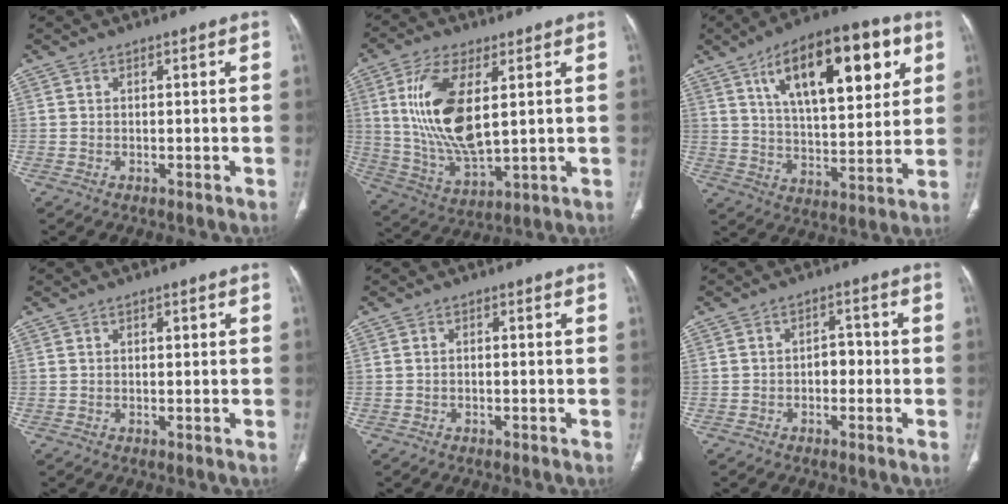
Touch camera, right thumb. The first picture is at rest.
{"total": 16.4, "force": [3.7, 7.1, 14.3], "torque": [-0.288, -0.024, 0.082]}
{"total": 23.6, "force": [10.0, 10.0, 19.0], "torque": [-0.260, -0.017, 0.161]}
{"total": 1.4, "force": [0.5, 0.6, 1.2], "torque": [-0.019, 0.000, 0.008]}
{"total": 0.6, "force": [-0.2, 0.3, 0.5], "torque": [-0.012, 0.004, -0.005]}
{"total": 3.2, "force": [-0.8, 2.3, 2.2], "torque": [-0.015, 0.014, -0.019]}